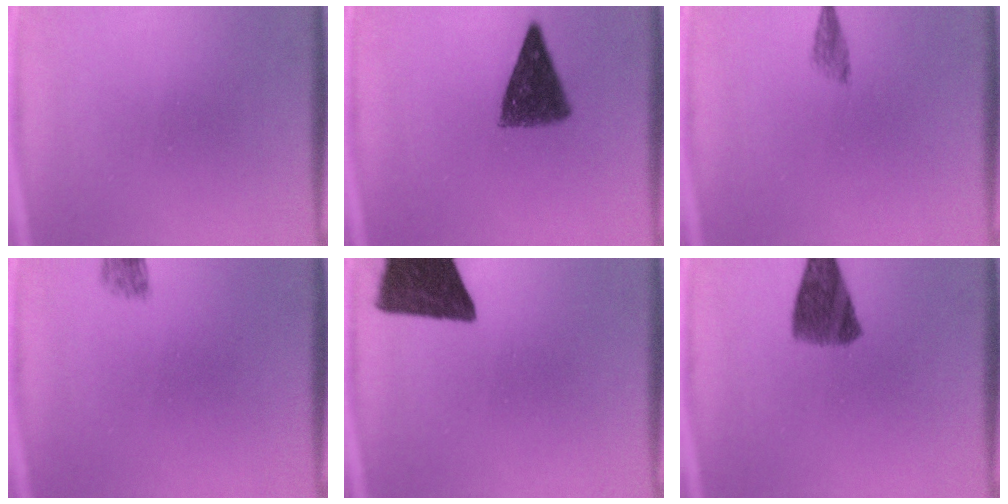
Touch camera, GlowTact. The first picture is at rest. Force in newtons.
{"total": 8.9}
{"total": 3.0}
{"total": 1.2}
{"total": 14.7}
{"total": 8.2}